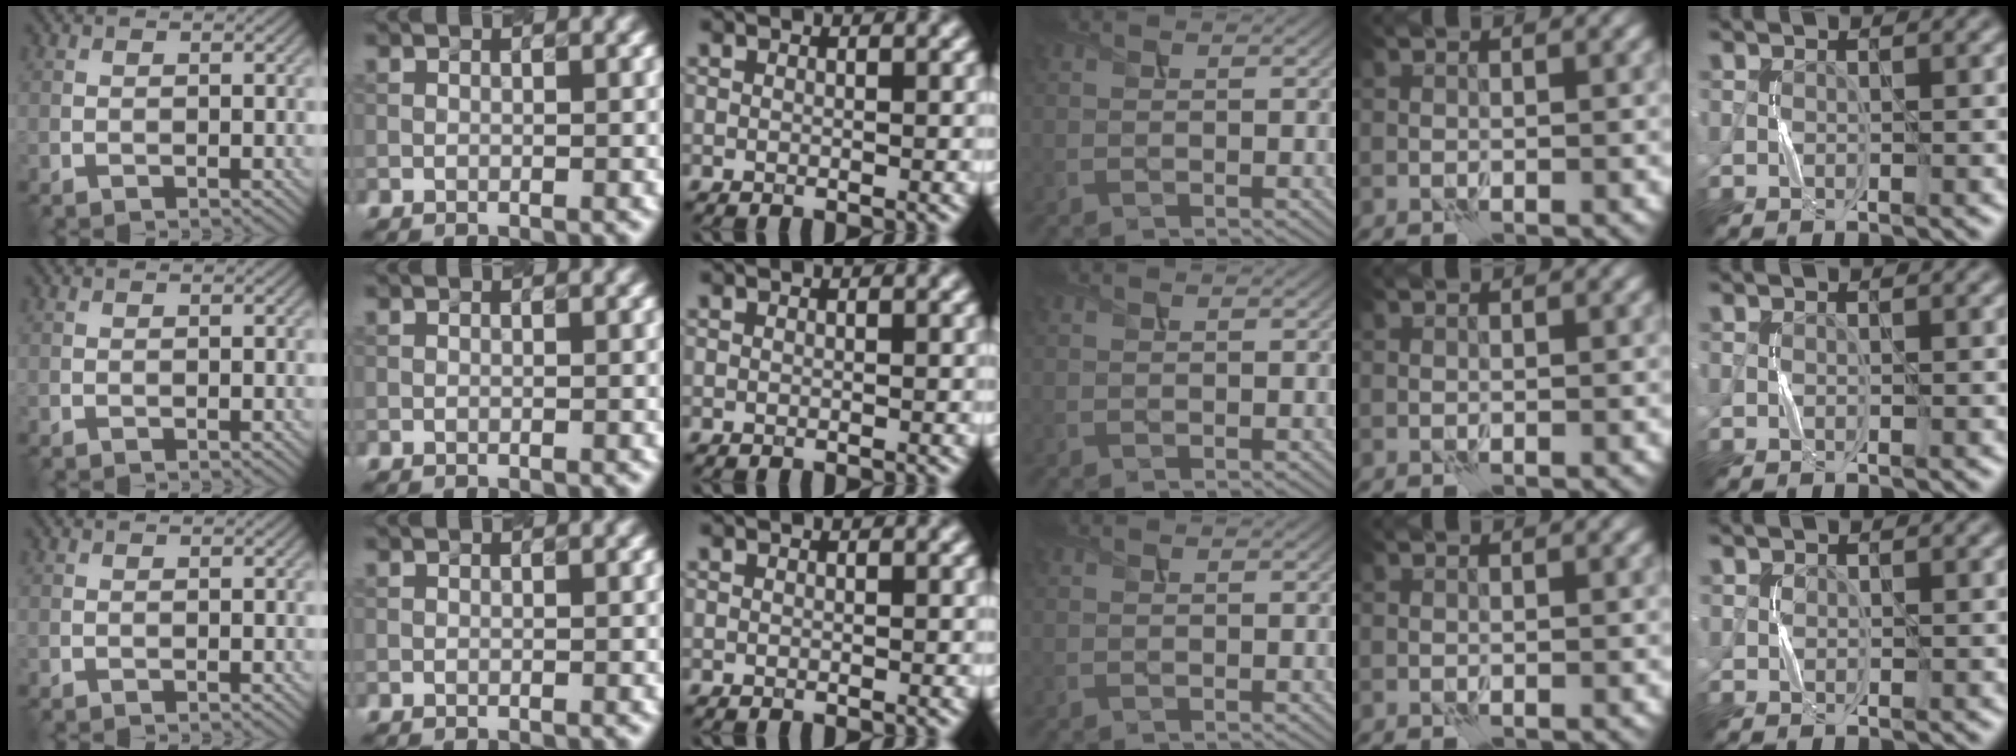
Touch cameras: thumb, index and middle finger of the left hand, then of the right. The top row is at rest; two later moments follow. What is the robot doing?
{"motion": "press", "object": "button"}